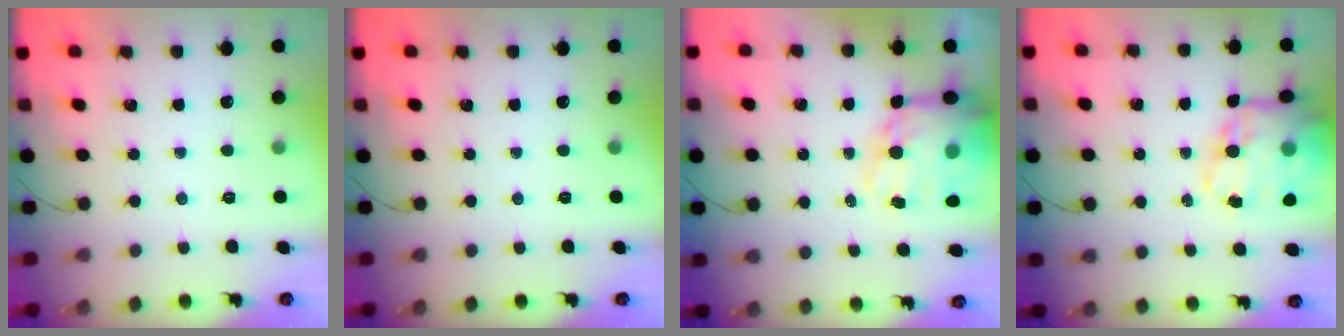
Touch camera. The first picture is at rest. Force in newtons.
{"total": 0.0}
{"total": 19.7, "press": 19.2, "slide": 4.4}
{"total": 21.1, "press": 20.5, "slide": 4.9}